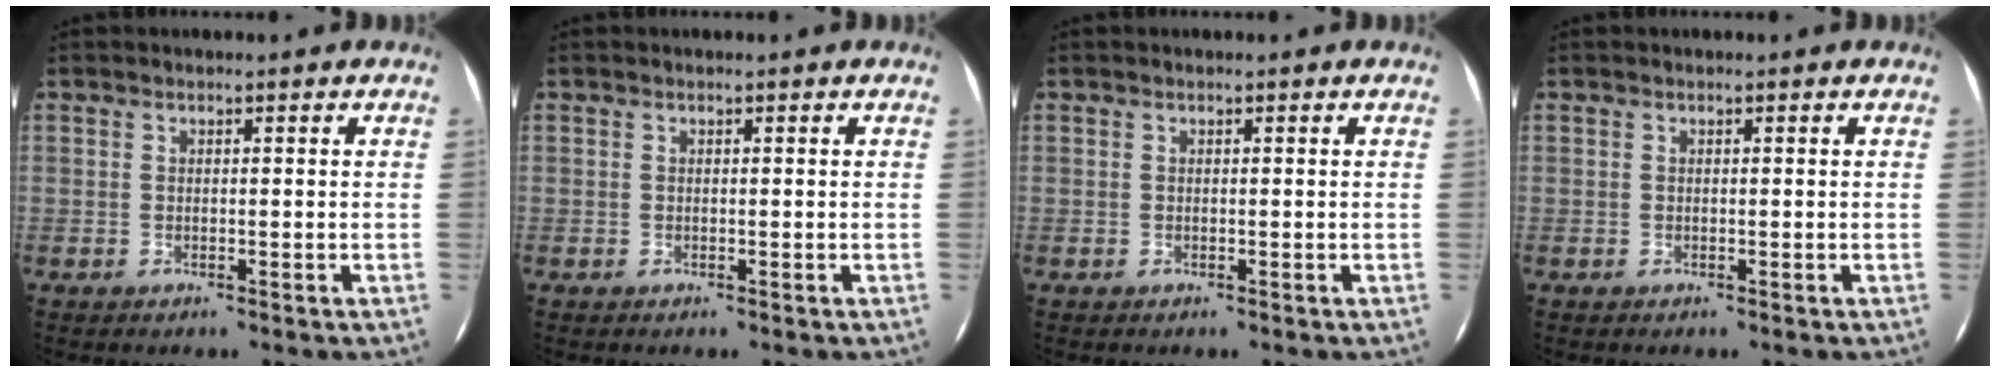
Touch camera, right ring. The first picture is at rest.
{"total": 0.0}
{"total": 0.0}
{"total": 0.0}